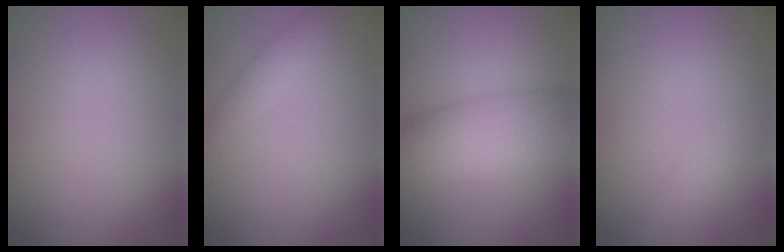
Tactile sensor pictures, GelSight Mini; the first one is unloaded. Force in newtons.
{"total": 1.5, "press": 1.4, "slide": 0.1}
{"total": 6.9, "press": 6.9, "slide": 0.2}
{"total": 2.3, "press": 2.3, "slide": 0.0}